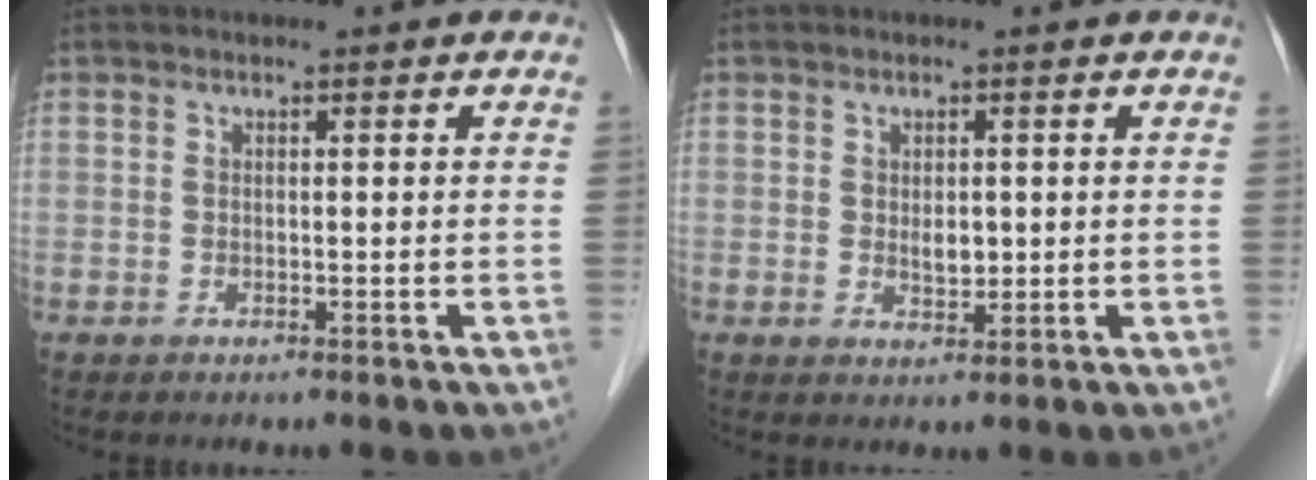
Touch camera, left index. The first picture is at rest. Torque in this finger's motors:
{"motor_torque": [0.13, 0.05, 0.06, 0.02]}